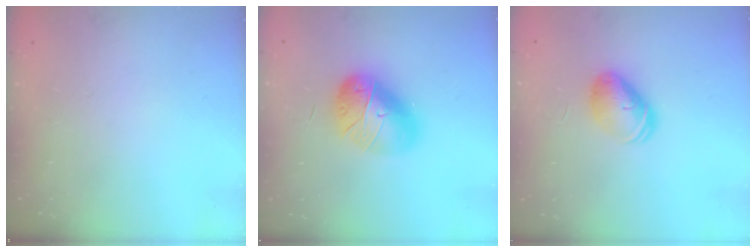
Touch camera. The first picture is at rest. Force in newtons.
{"total": 16.1, "press": 16.1, "slide": 0.8}
{"total": 9.0, "press": 8.9, "slide": 1.4}